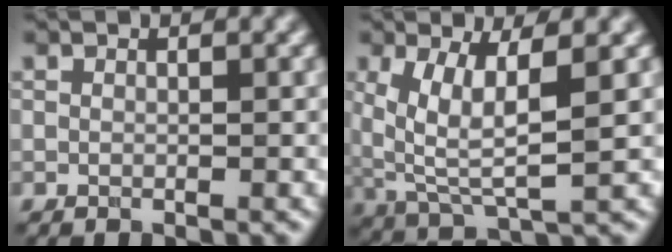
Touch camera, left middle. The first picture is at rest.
{"total": 6.5, "force": [1.5, 2.3, 5.9], "torque": [-0.128, -0.011, 0.032]}